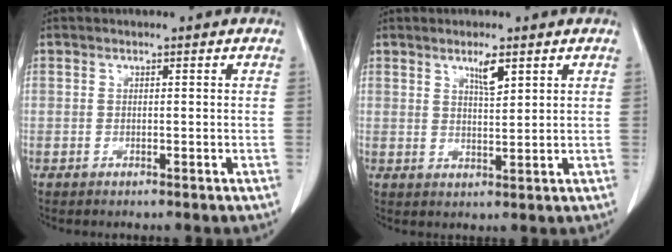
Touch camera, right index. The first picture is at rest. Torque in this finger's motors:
{"motor_torque": [0.26, 0.22, 0.04, 0.04]}